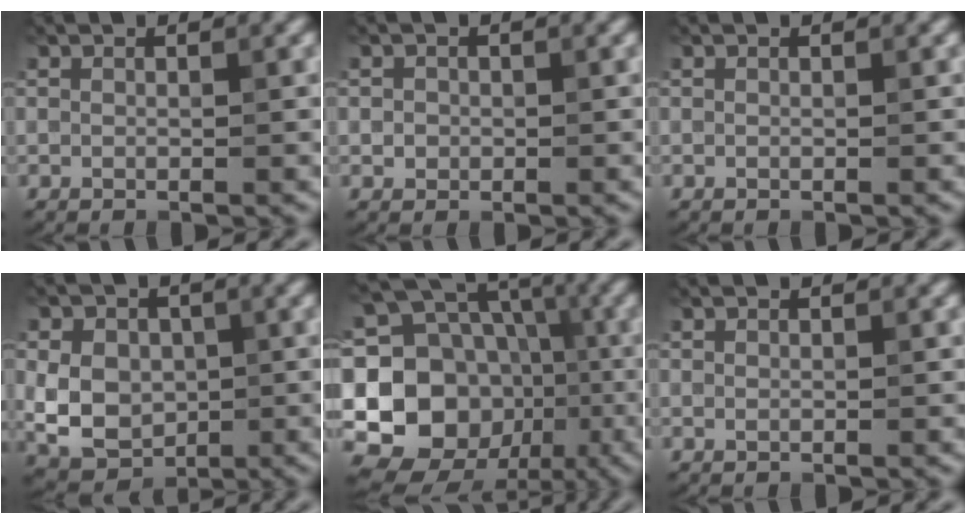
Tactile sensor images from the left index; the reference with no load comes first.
{"total": 1.0, "force": [0.0, 1.0, 0.3], "torque": [0.002, -0.004, -0.001]}
{"total": 0.0}
{"total": 6.6, "force": [0.1, 5.3, 4.0], "torque": [-0.067, -0.001, -0.008]}
{"total": 18.5, "force": [-2.9, 16.2, 8.3], "torque": [-0.191, 0.013, -0.066]}
{"total": 0.0}